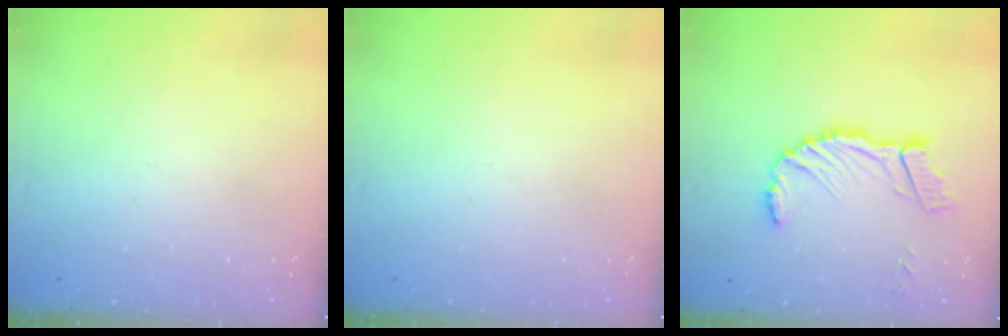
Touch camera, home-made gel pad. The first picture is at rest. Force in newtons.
{"total": 0.0}
{"total": 10.9, "press": 10.9, "slide": 1.2}